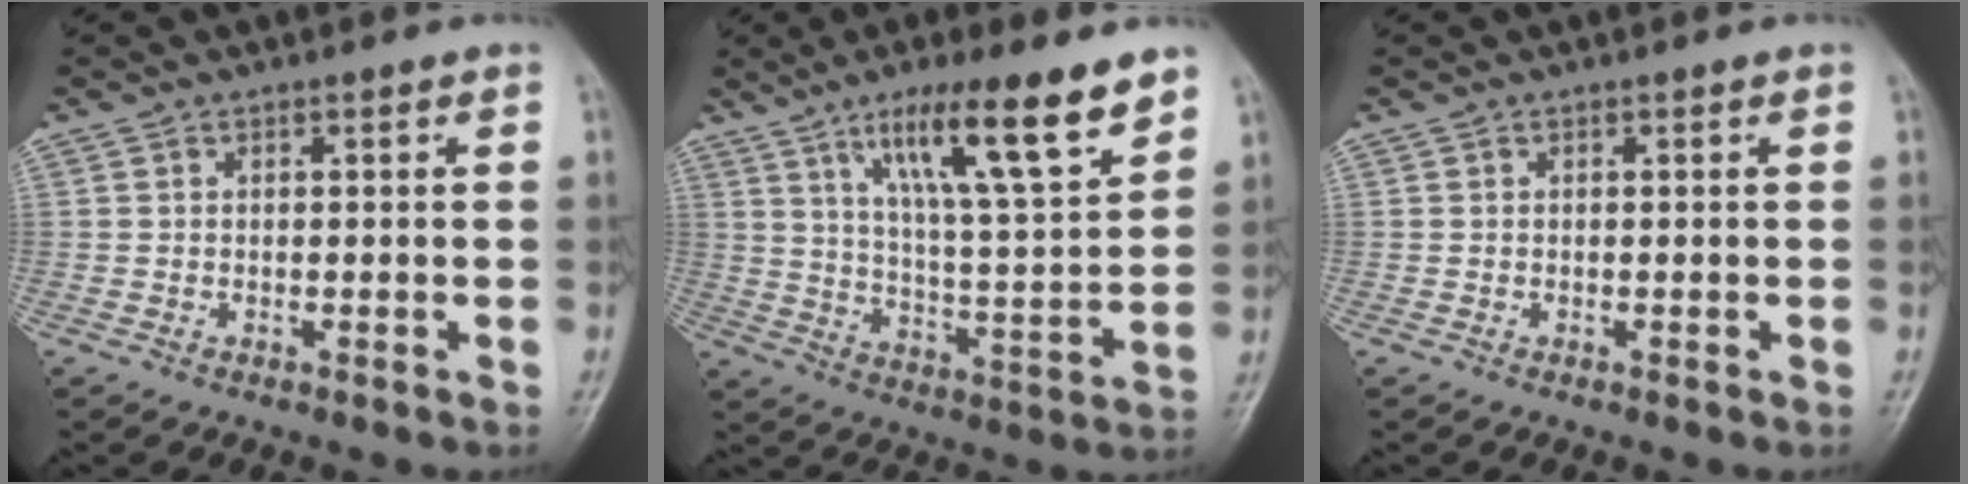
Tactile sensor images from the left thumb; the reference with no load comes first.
{"total": 16.9, "force": [10.4, 2.6, 13.0], "torque": [-0.200, -0.049, 0.178]}
{"total": 0.0}